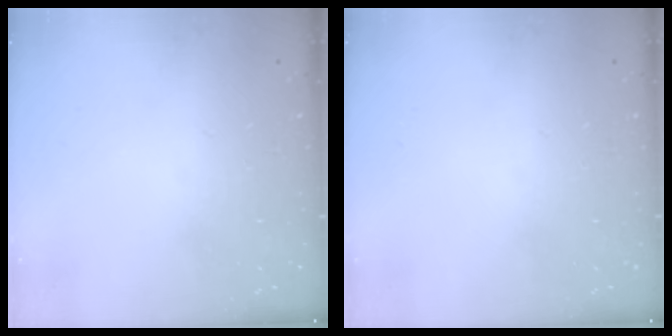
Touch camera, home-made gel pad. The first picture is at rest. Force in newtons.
{"total": 0.0}